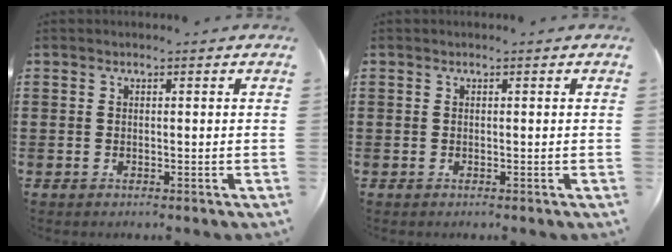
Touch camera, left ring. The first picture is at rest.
{"total": 0.0}